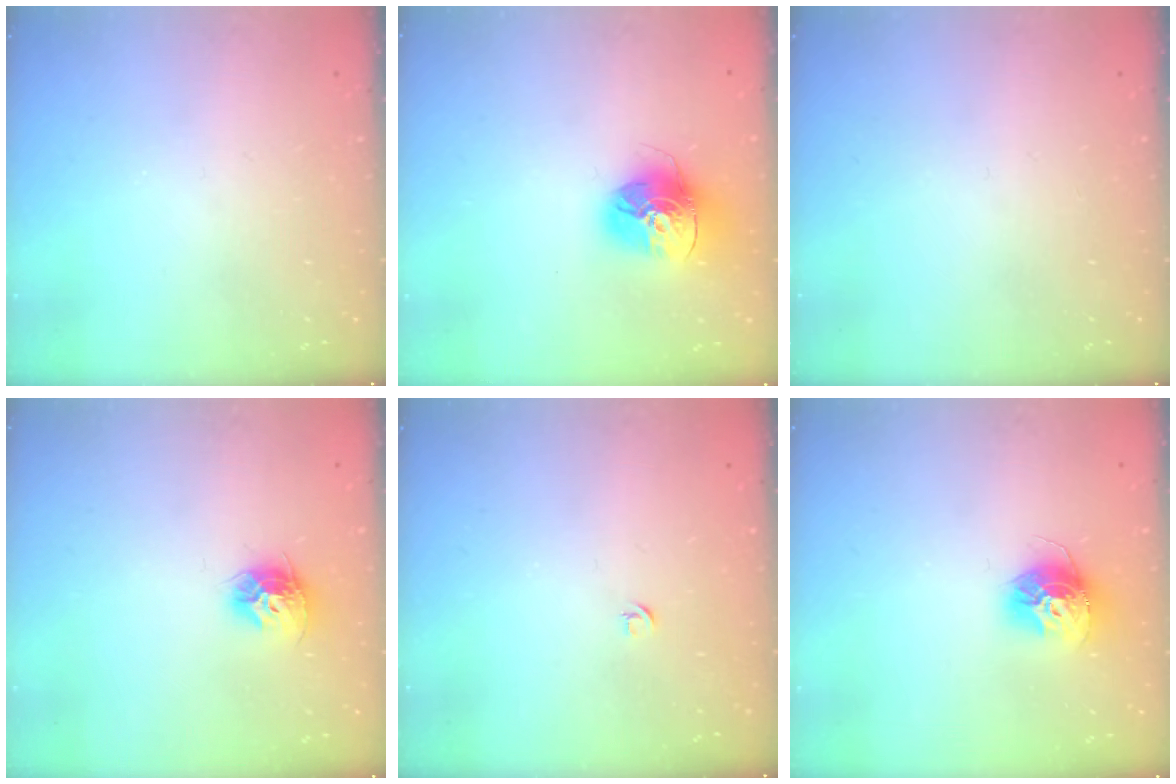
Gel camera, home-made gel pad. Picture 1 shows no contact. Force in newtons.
{"total": 16.4, "press": 16.3, "slide": 1.8}
{"total": 0.0}
{"total": 9.9, "press": 9.8, "slide": 0.5}
{"total": 2.7, "press": 2.6, "slide": 0.6}
{"total": 13.5, "press": 13.4, "slide": 1.2}